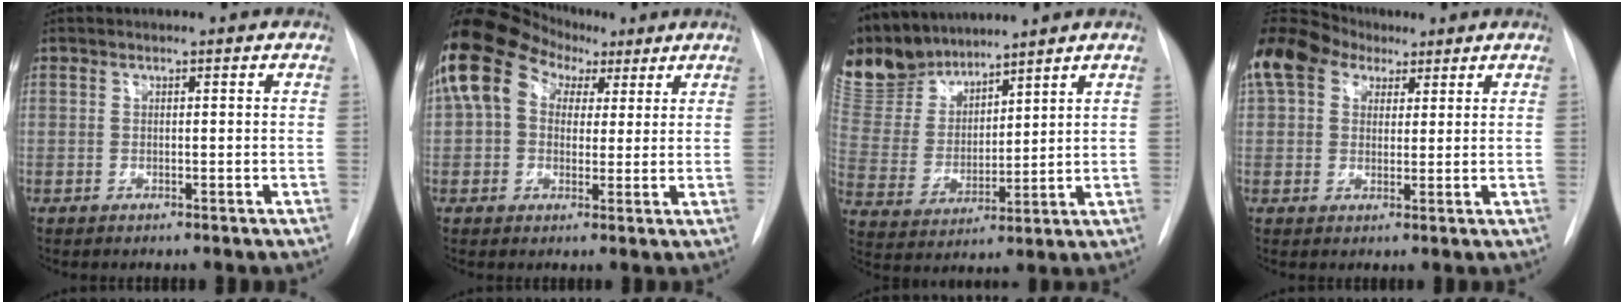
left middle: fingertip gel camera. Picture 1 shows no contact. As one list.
[{"total": 13.6, "force": [5.7, 9.7, 7.7], "torque": [-0.168, 0.068, 0.097]}, {"total": 11.5, "force": [10.8, 3.0, 2.6], "torque": [-0.063, 0.003, 0.226]}, {"total": 17.5, "force": [10.0, 11.6, 8.5], "torque": [-0.232, 0.084, 0.183]}]